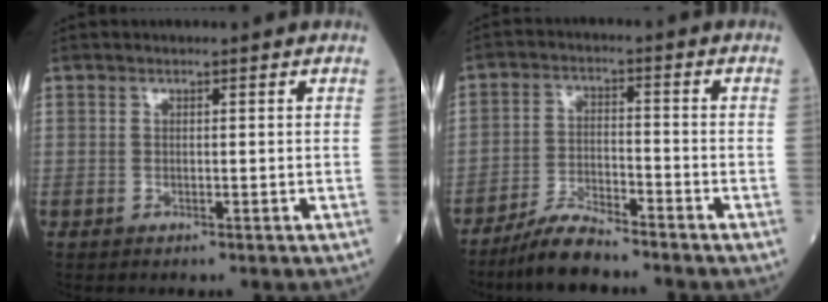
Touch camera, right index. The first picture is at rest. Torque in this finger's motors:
{"motor_torque": [-0.07, -0.34, 0.20, 0.02]}